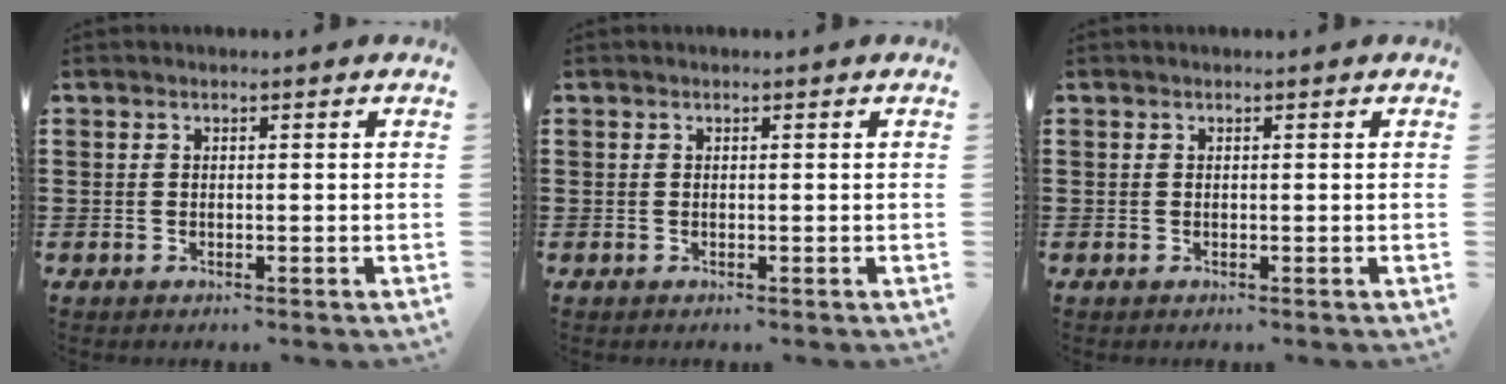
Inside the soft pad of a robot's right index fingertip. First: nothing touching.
{"total": 0.0}
{"total": 0.0}